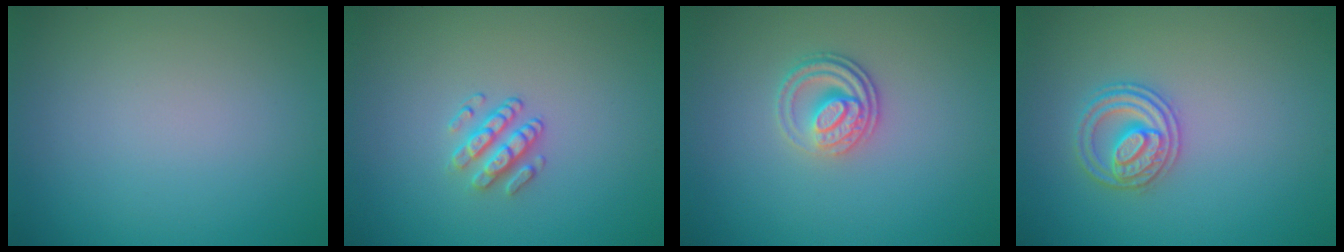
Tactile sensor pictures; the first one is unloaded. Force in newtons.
{"total": 2.0, "press": 1.6, "slide": 1.3}
{"total": 2.8, "press": 2.5, "slide": 1.4}
{"total": 2.7, "press": 2.6, "slide": 0.3}